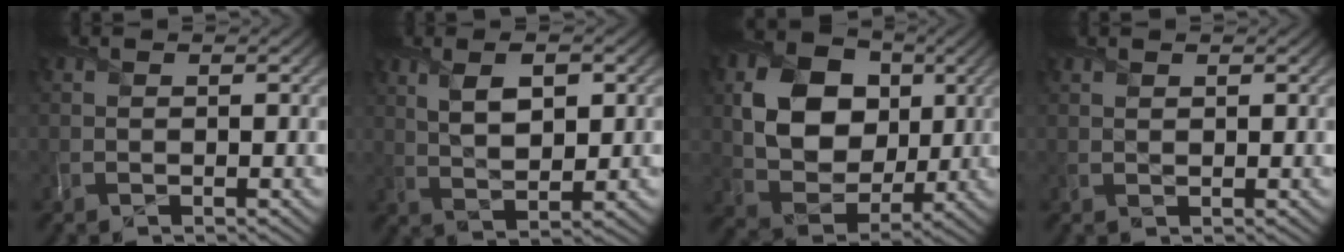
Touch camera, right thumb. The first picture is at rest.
{"total": 6.7, "force": [2.5, 2.8, 5.6], "torque": [-0.108, 0.004, 0.047]}
{"total": 12.0, "force": [2.6, 9.2, 7.2], "torque": [-0.155, -0.005, 0.044]}
{"total": 0.8, "force": [0.7, 0.2, 0.1], "torque": [-0.005, 0.001, 0.017]}